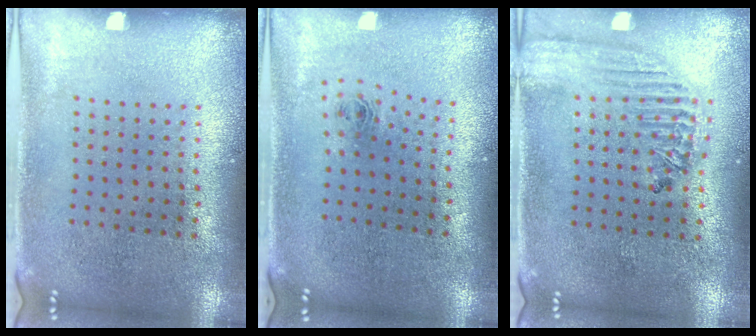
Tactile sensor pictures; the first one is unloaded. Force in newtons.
{"total": 0.9, "press": 0.4, "slide": 0.8}
{"total": 1.8, "press": 1.6, "slide": 0.7}